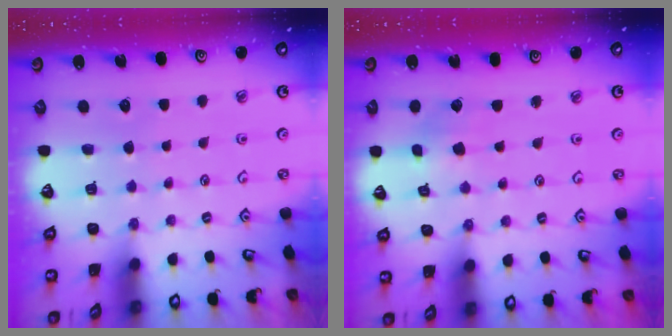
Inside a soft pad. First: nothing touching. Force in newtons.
{"total": 2.9, "press": 2.9, "slide": 0.2}